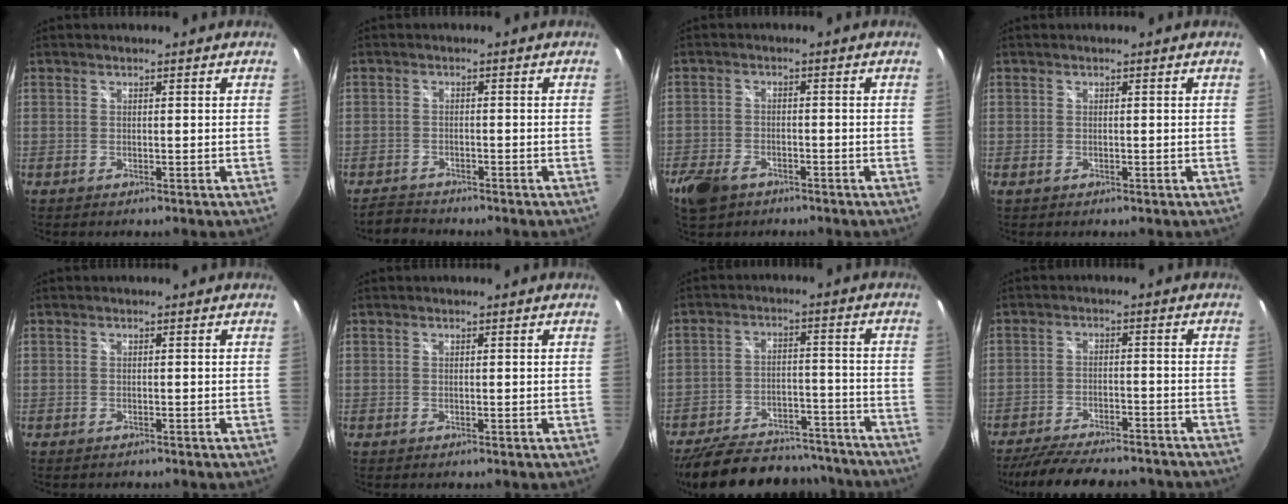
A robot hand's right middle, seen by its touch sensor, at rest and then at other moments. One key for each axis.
{"total": 2.6, "fx": -2.5, "fy": 0.7, "fz": -0.2, "tx": -0.012, "ty": 0.001, "tz": -0.052}
{"total": 7.2, "fx": -4.8, "fy": 4.1, "fz": 3.3, "tx": -0.099, "ty": -0.011, "tz": -0.089}
{"total": 0.6, "fx": -0.2, "fy": 0.5, "fz": 0.4, "tx": -0.007, "ty": -0.001, "tz": -0.004}
{"total": 0.6, "fx": -0.6, "fy": 0.3, "fz": 0.1, "tx": -0.004, "ty": -0.002, "tz": -0.010}
{"total": 0.0}
{"total": 25.2, "fx": -21.3, "fy": 9.0, "fz": 9.9, "tx": -0.201, "ty": 0.015, "tz": -0.281}
{"total": 19.0, "fx": -16.2, "fy": 5.0, "fz": 8.5, "tx": -0.172, "ty": -0.022, "tz": -0.230}